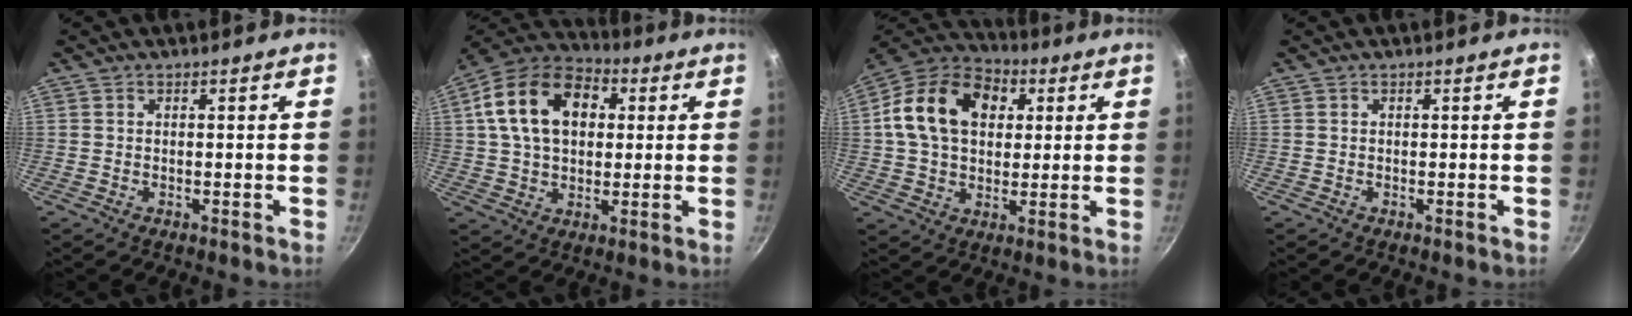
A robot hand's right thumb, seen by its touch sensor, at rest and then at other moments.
{"total": 17.7, "force": [4.1, 12.1, 12.2], "torque": [-0.193, 0.022, 0.054]}
{"total": 18.0, "force": [4.1, 13.0, 11.8], "torque": [-0.187, 0.020, 0.056]}
{"total": 0.0}